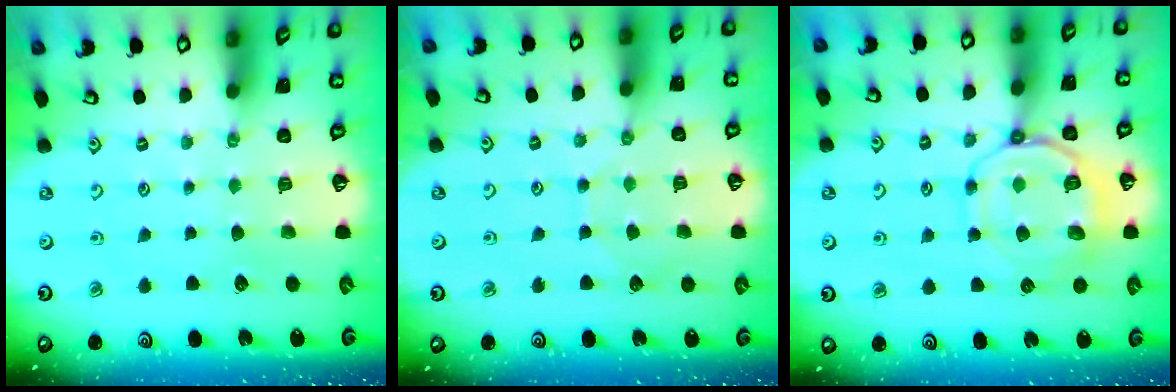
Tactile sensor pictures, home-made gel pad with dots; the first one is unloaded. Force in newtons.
{"total": 5.7, "press": 5.7, "slide": 0.4}
{"total": 10.4, "press": 10.3, "slide": 1.4}